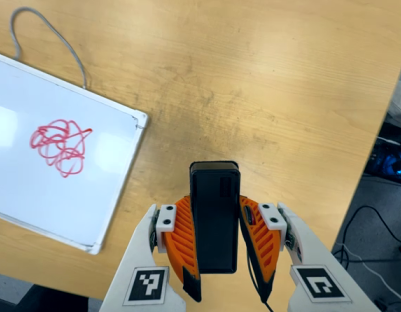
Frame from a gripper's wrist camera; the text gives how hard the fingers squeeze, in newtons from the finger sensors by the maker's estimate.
{"total": 4.3, "left": 3.0, "right": 5.6}